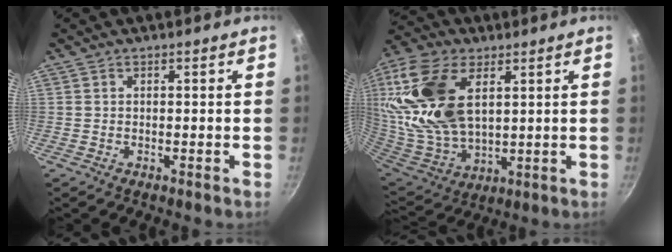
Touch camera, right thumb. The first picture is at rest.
{"total": 22.1, "force": [7.1, 12.6, 16.8], "torque": [-0.333, -0.033, 0.140]}